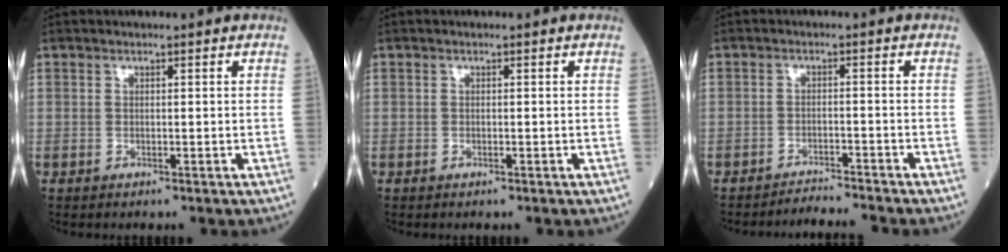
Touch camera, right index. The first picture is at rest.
{"total": 0.0}
{"total": 3.8, "force": [-3.5, -1.5, -0.3], "torque": [0.007, -0.013, -0.057]}